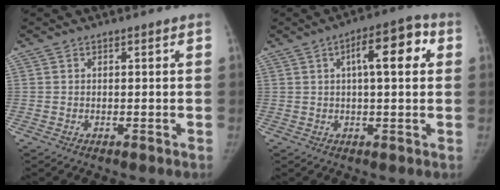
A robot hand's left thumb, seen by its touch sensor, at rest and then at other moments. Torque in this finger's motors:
{"motor_torque": [1.02, 1.05, 0.84, -0.25, 0.24]}